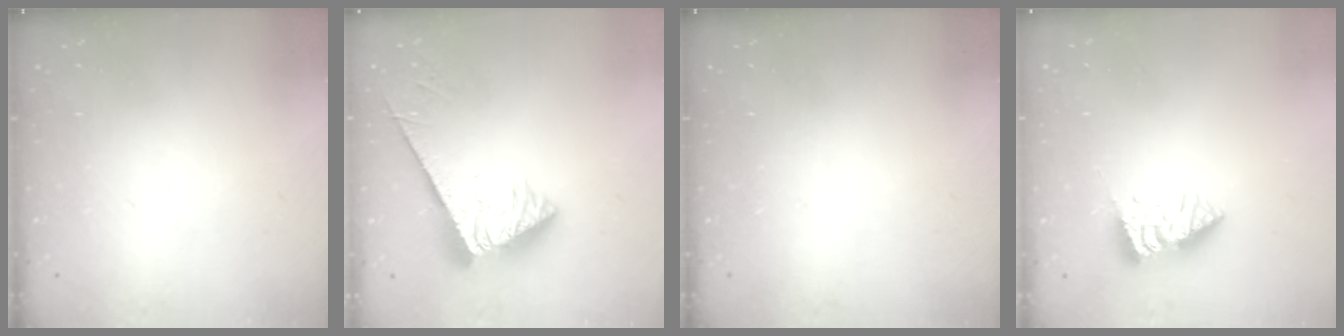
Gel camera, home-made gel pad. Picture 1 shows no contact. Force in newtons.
{"total": 5.2, "press": 5.1, "slide": 0.5}
{"total": 0.0}
{"total": 3.2, "press": 3.2, "slide": 0.1}